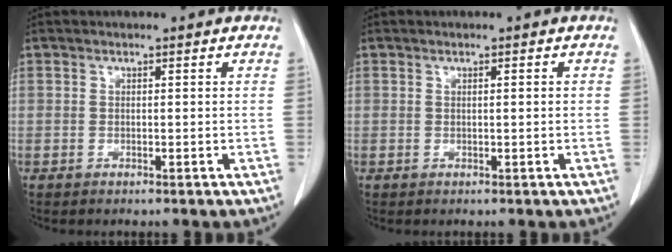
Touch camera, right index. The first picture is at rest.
{"total": 0.8, "force": [0.2, 0.0, 0.7], "torque": [-0.015, 0.001, 0.003]}